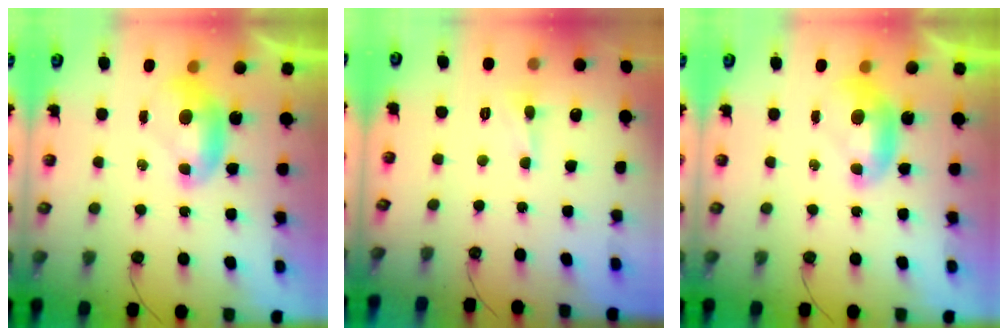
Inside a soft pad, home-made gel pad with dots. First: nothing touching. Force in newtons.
{"total": 0.0}
{"total": 0.0}